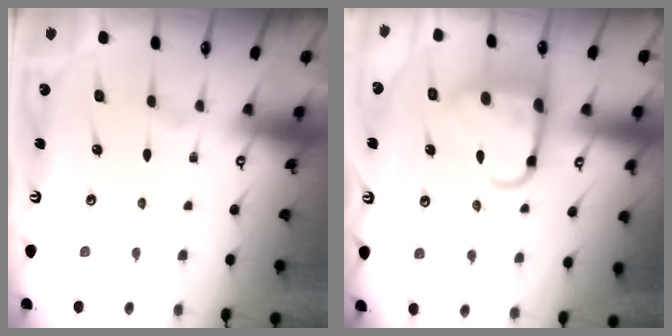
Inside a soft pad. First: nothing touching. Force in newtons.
{"total": 10.6, "press": 10.5, "slide": 1.5}